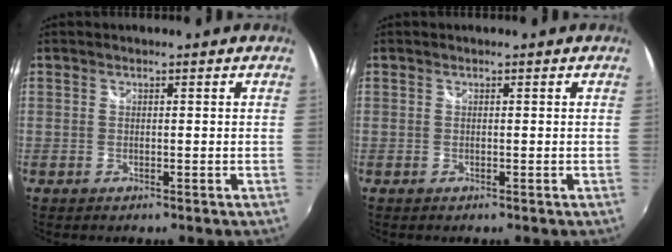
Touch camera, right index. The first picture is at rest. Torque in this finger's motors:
{"motor_torque": [0.00, 0.00, 0.00, 0.00]}